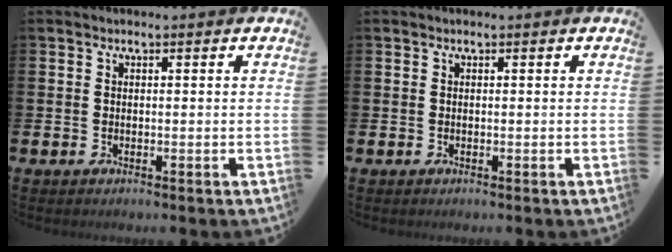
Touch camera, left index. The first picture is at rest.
{"total": 0.0}